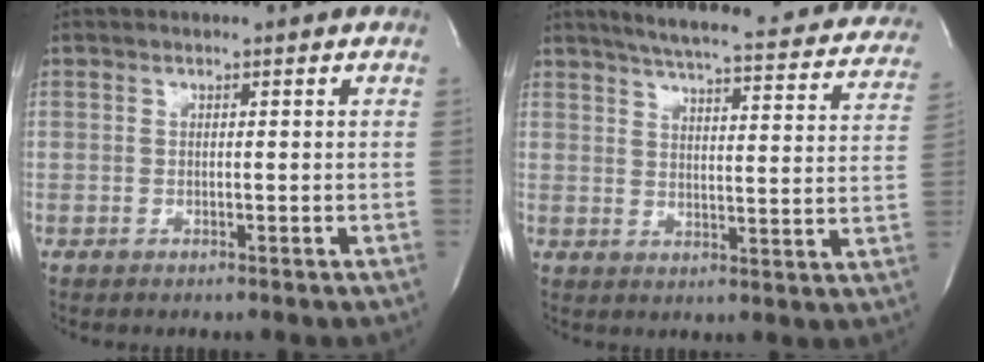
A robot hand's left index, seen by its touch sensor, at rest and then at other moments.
{"total": 24.9, "force": [22.0, 4.1, 11.1], "torque": [-0.157, -0.035, 0.254]}